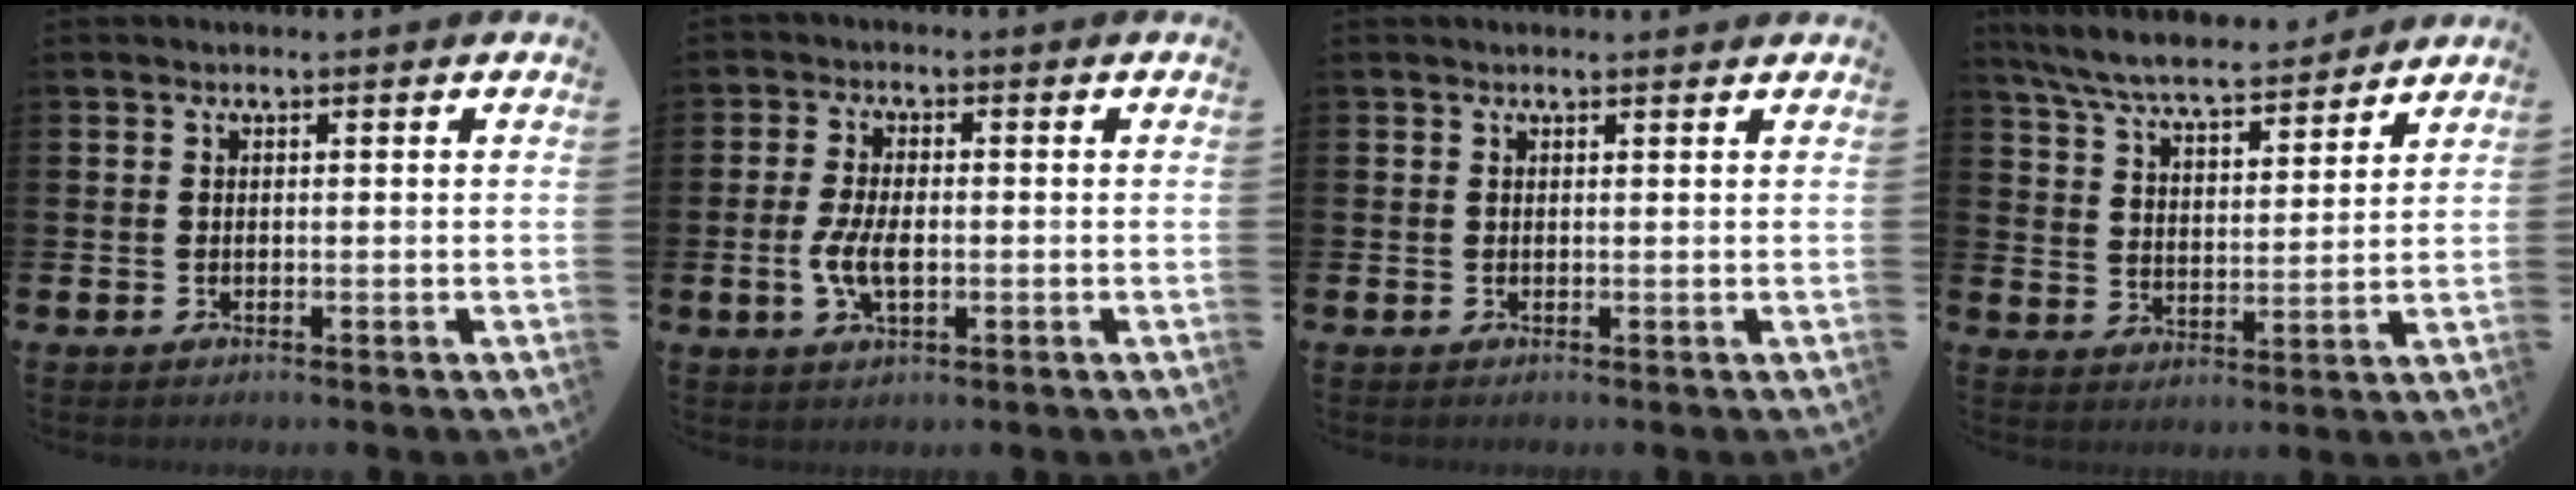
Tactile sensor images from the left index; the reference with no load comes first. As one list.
[{"total": 4.8, "force": [-0.6, 2.3, 4.1], "torque": [-0.073, 0.001, -0.014]}, {"total": 0.5, "force": [0.5, 0.0, 0.1], "torque": [0.007, -0.004, 0.008]}, {"total": 7.4, "force": [6.9, 0.9, 2.4], "torque": [-0.077, -0.042, 0.121]}]